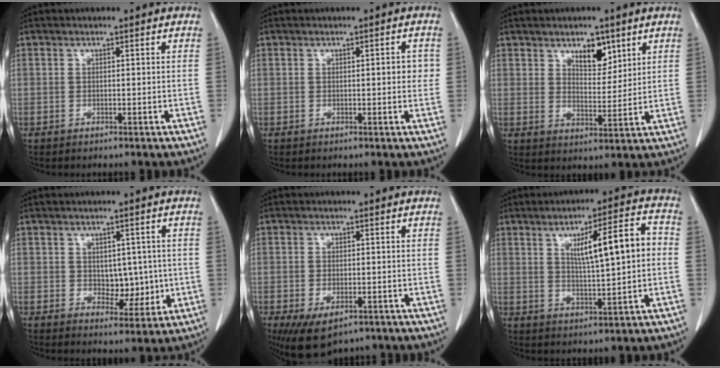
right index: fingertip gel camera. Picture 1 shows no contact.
{"total": 2.1, "force": [0.1, 0.7, 1.9], "torque": [-0.021, 0.003, 0.001]}
{"total": 5.6, "force": [3.4, 2.7, 3.5], "torque": [-0.051, -0.005, 0.058]}
{"total": 5.2, "force": [0.0, 3.3, 4.0], "torque": [-0.043, 0.001, 0.010]}
{"total": 7.9, "force": [-5.0, 3.9, 4.7], "torque": [-0.079, -0.010, -0.073]}
{"total": 10.1, "force": [1.4, 1.5, 9.9], "torque": [-0.152, 0.019, 0.027]}